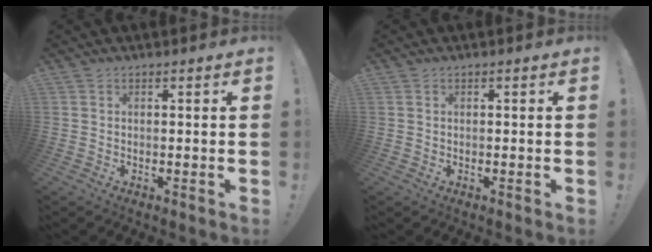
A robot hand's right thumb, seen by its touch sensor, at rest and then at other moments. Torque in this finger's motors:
{"motor_torque": [0.02, 0.10, -0.33, 0.19, 0.02]}